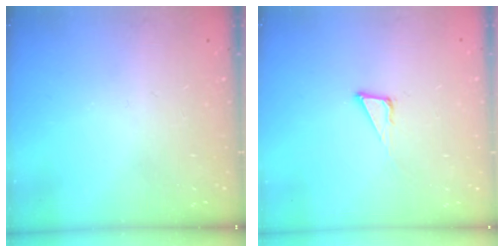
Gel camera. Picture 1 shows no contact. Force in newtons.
{"total": 3.8, "press": 3.7, "slide": 0.2}